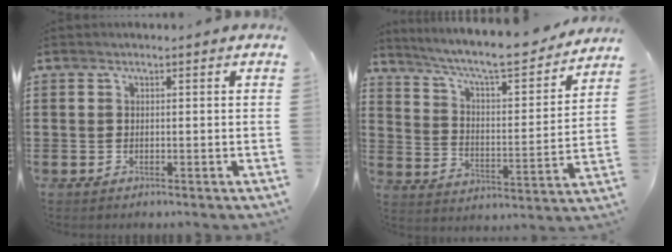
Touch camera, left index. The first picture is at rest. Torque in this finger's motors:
{"motor_torque": [2.14, 0.00, 0.41, 0.21]}